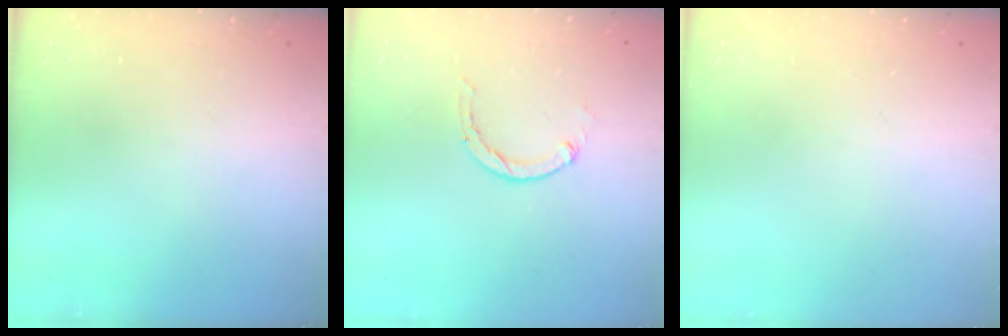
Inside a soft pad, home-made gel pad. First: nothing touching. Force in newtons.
{"total": 0.8, "press": 0.8, "slide": 0.2}
{"total": 0.0}